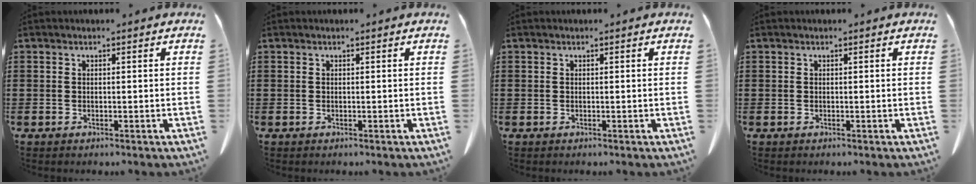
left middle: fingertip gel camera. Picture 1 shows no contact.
{"total": 0.0}
{"total": 0.0}
{"total": 0.0}